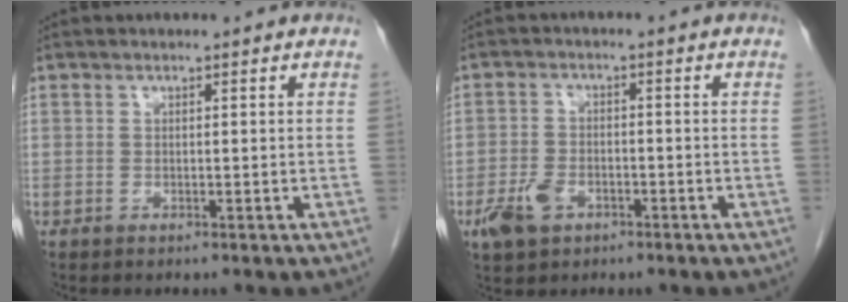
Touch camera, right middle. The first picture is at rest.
{"total": 5.1, "force": [-2.6, 3.2, 3.1], "torque": [-0.069, 0.001, -0.042]}